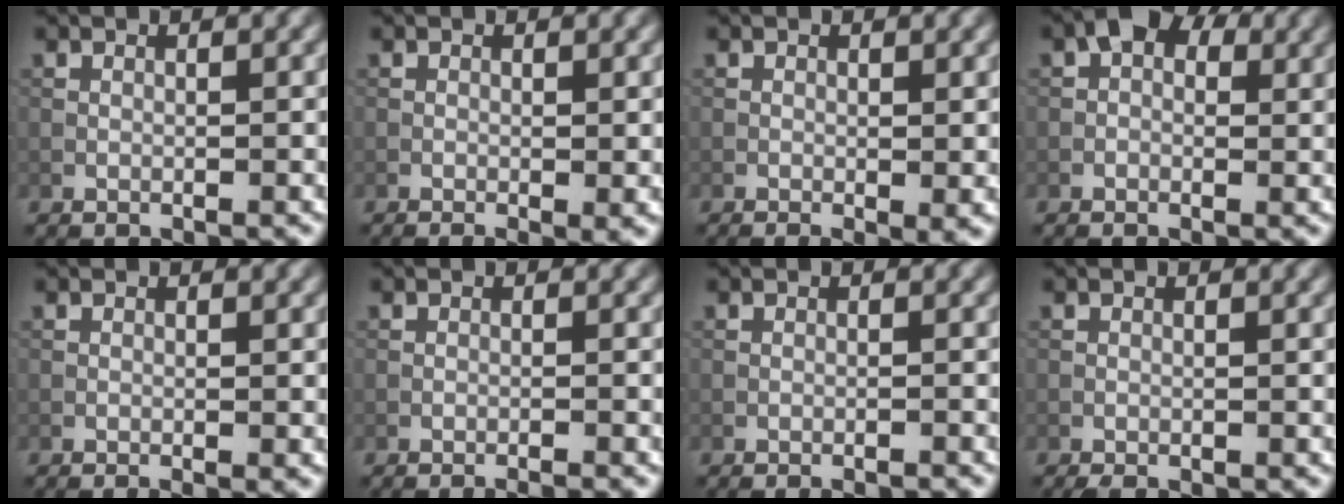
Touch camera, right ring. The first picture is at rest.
{"total": 2.1, "force": [-0.7, 0.5, 1.9], "torque": [-0.030, -0.005, -0.012]}
{"total": 2.4, "force": [-0.8, 0.6, 2.2], "torque": [-0.035, -0.006, -0.011]}
{"total": 3.4, "force": [1.2, 2.2, 2.3], "torque": [-0.024, 0.008, 0.004]}
{"total": 1.0, "force": [-0.4, 0.2, 0.9], "torque": [-0.011, -0.003, -0.007]}
{"total": 1.5, "force": [-1.1, 0.2, 1.0], "torque": [-0.011, 0.007, -0.024]}
{"total": 1.4, "force": [-1.2, 0.2, 0.7], "torque": [-0.007, 0.008, -0.026]}
{"total": 0.7, "force": [-0.6, 0.1, 0.3], "torque": [-0.005, -0.002, -0.012]}